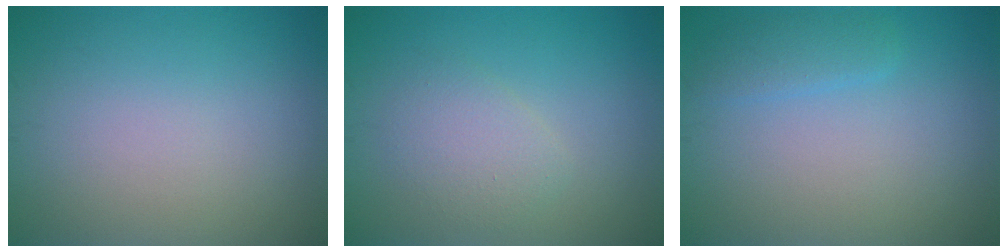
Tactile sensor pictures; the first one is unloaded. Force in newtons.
{"total": 2.4, "press": 2.4, "slide": 0.1}
{"total": 1.7, "press": 1.7, "slide": 0.1}